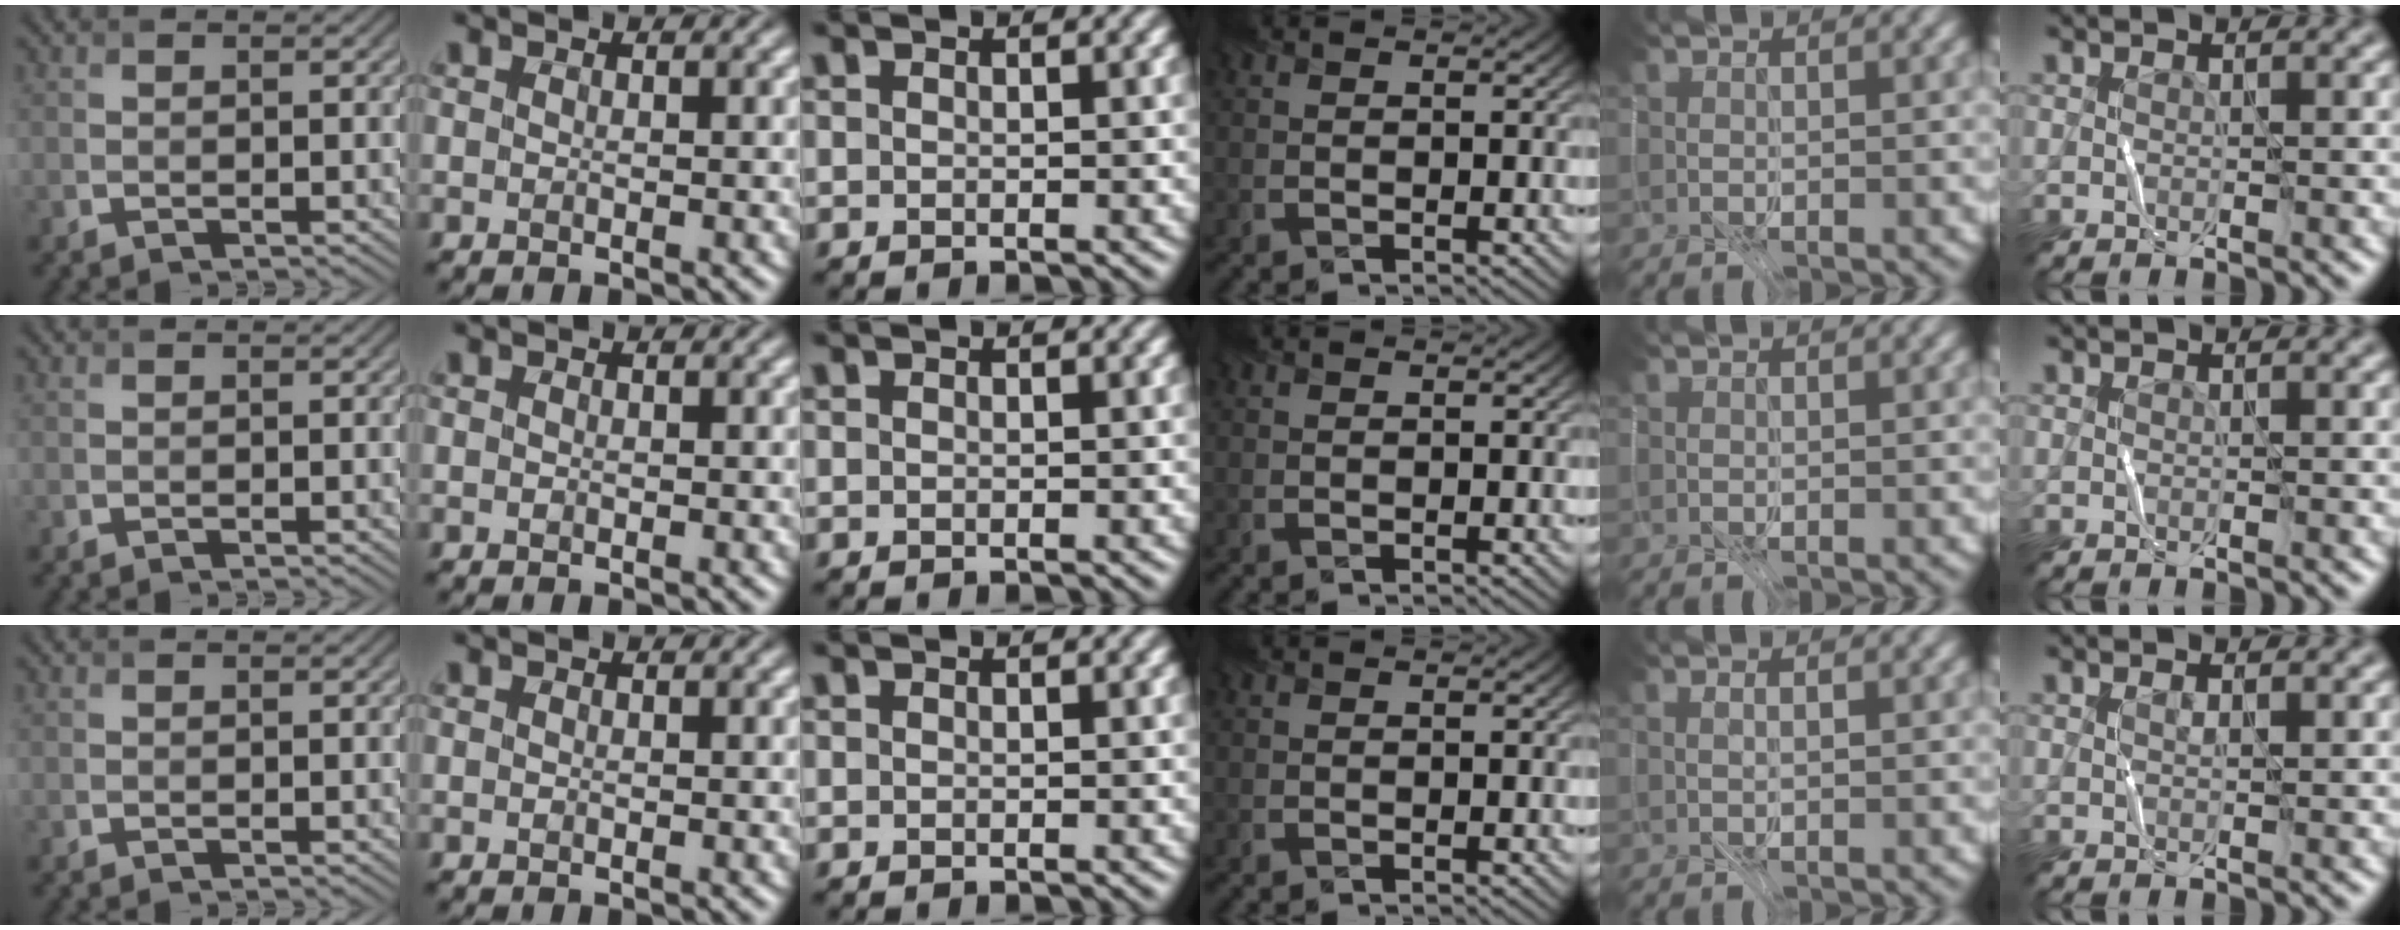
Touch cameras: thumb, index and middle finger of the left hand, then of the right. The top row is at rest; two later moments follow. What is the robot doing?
{"motion": "fold", "object": "coffee filter"}